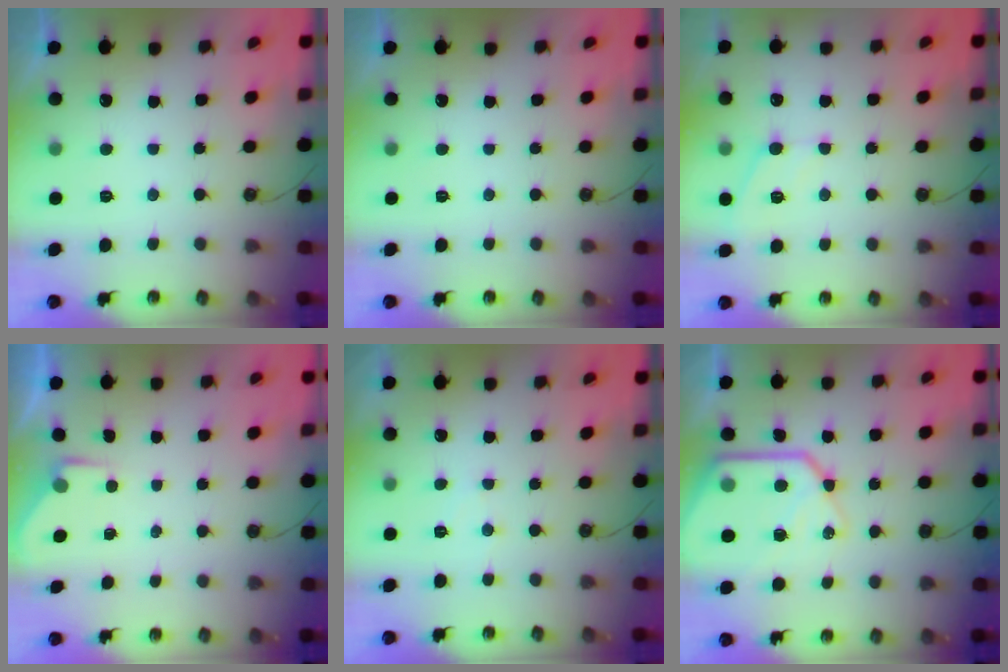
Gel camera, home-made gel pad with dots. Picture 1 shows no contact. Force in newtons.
{"total": 0.0}
{"total": 6.3, "press": 6.3, "slide": 0.5}
{"total": 3.4, "press": 3.3, "slide": 0.5}
{"total": 4.3, "press": 4.2, "slide": 0.9}
{"total": 19.3, "press": 19.2, "slide": 2.3}